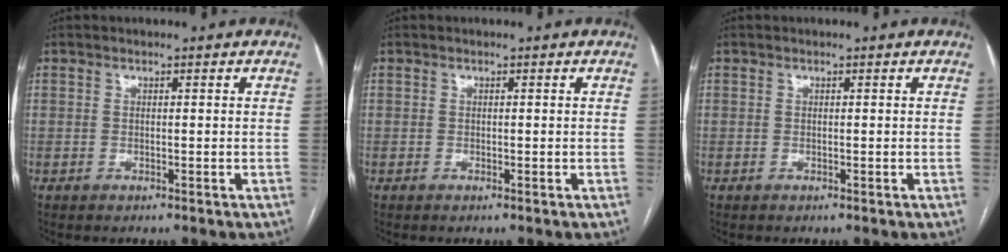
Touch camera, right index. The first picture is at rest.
{"total": 0.0}
{"total": 0.0}